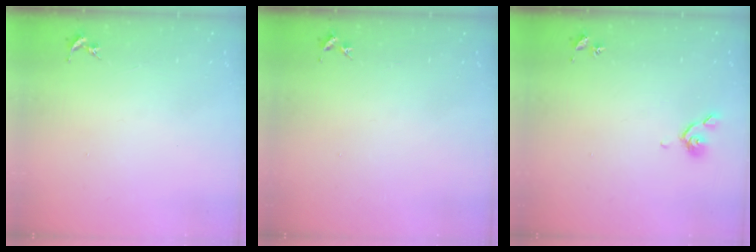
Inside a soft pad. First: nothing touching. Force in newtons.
{"total": 2.7, "press": 2.7, "slide": 0.3}
{"total": 4.6, "press": 4.5, "slide": 1.0}